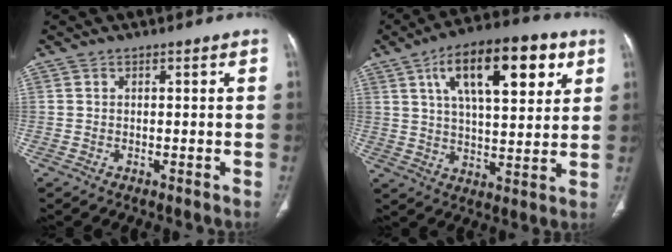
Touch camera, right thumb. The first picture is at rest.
{"total": 19.0, "force": [8.0, 8.0, 15.3], "torque": [-0.208, -0.009, 0.124]}